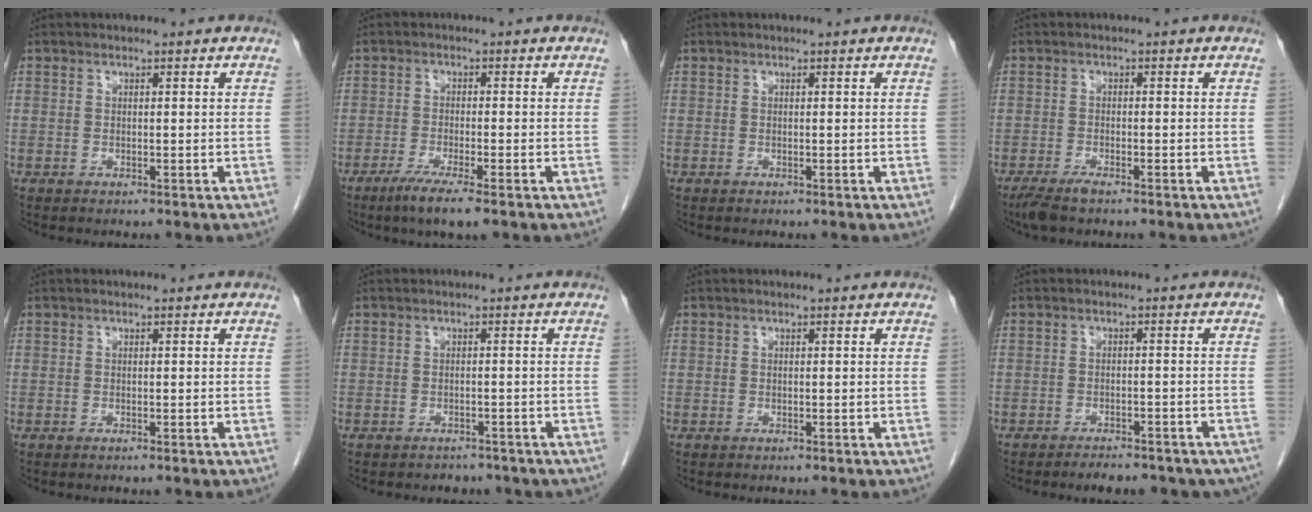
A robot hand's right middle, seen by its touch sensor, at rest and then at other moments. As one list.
[{"total": 5.6, "force": [-3.6, 0.1, 4.3], "torque": [-0.083, -0.018, -0.062]}, {"total": 0.0}, {"total": 3.1, "force": [-2.4, 0.5, 1.9], "torque": [-0.039, -0.008, -0.045]}, {"total": 0.0}, {"total": 3.4, "force": [-2.9, 1.6, 0.4], "torque": [-0.015, 0.004, -0.033]}, {"total": 0.0}, {"total": 8.4, "force": [-7.2, 2.8, 3.3], "torque": [-0.037, 0.001, -0.081]}]